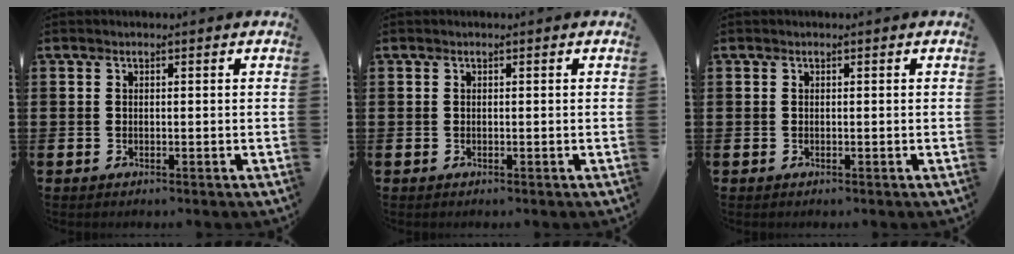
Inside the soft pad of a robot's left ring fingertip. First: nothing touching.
{"total": 0.0}
{"total": 0.0}